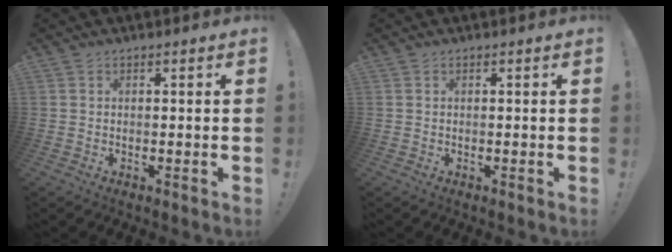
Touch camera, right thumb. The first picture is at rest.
{"total": 0.0}